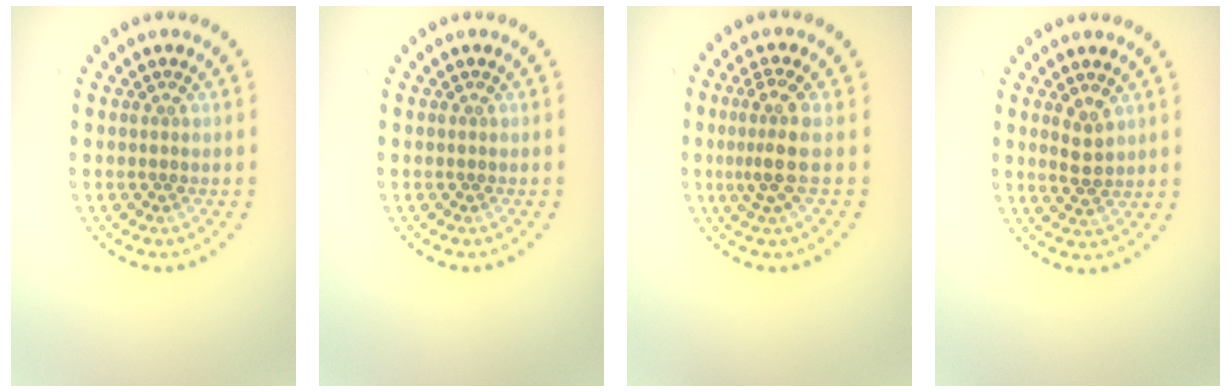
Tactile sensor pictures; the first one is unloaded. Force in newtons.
{"total": 0.0}
{"total": 2.9, "press": 2.3, "slide": 1.7}
{"total": 2.2, "press": 2.1, "slide": 0.6}